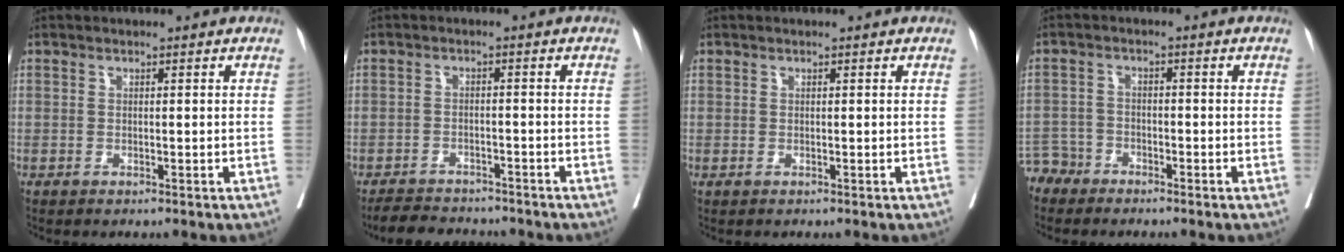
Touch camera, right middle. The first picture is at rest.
{"total": 7.6, "force": [-7.0, 2.2, 1.9], "torque": [-0.024, -0.004, -0.104]}
{"total": 0.0}
{"total": 3.8, "force": [-3.4, 1.5, -0.8], "torque": [0.016, -0.001, -0.070]}